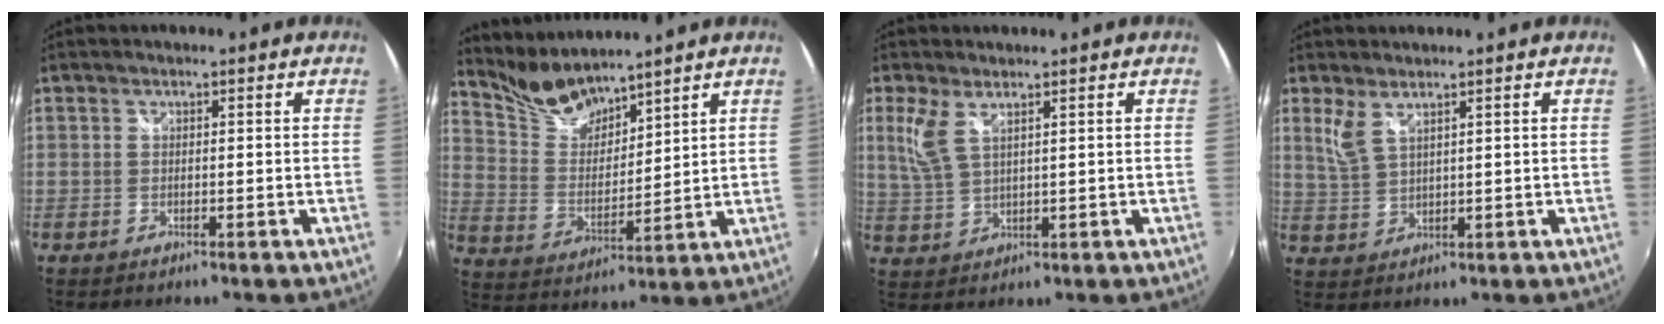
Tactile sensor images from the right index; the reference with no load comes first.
{"total": 9.2, "force": [8.6, 1.9, 2.5], "torque": [-0.053, -0.006, 0.180]}
{"total": 5.1, "force": [2.6, 1.8, 4.0], "torque": [-0.092, 0.000, 0.059]}
{"total": 3.8, "force": [2.5, 1.1, 2.6], "torque": [-0.056, -0.004, 0.054]}